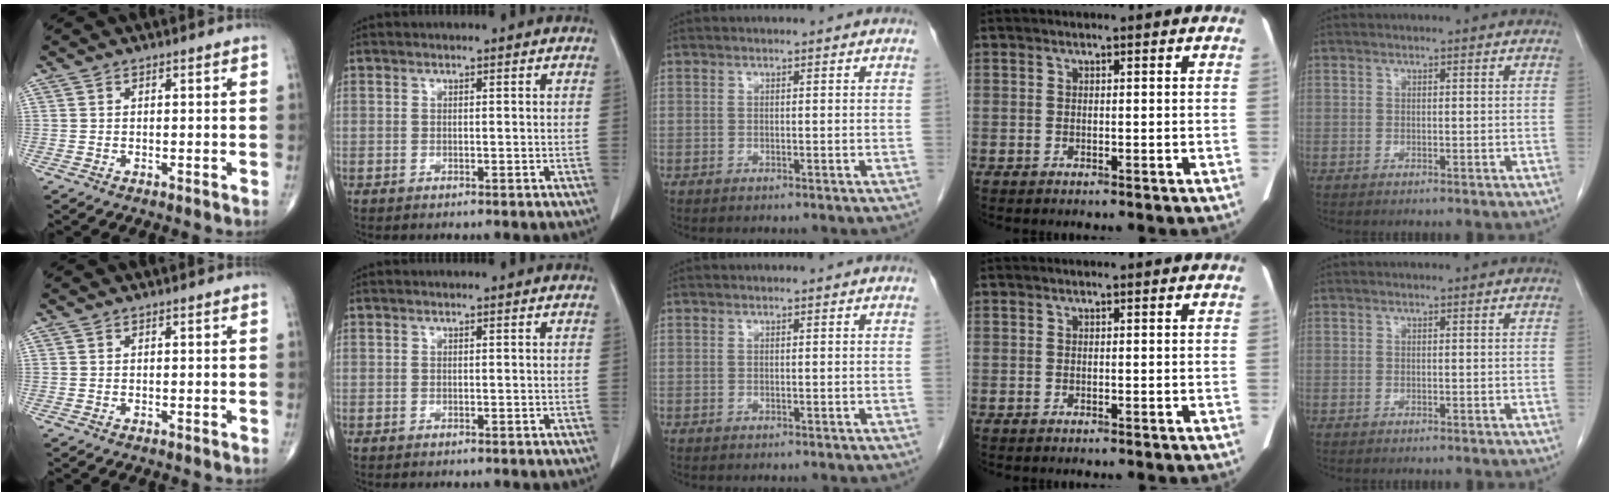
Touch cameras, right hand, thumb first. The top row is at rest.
{}